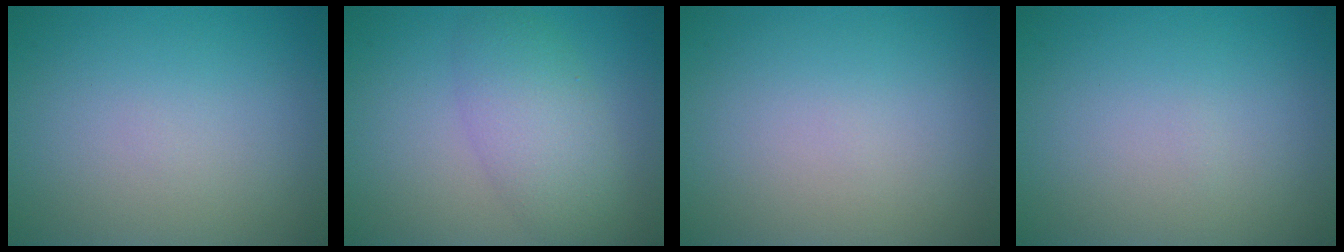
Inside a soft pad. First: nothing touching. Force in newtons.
{"total": 4.5, "press": 4.5, "slide": 0.2}
{"total": 0.0}
{"total": 0.0}